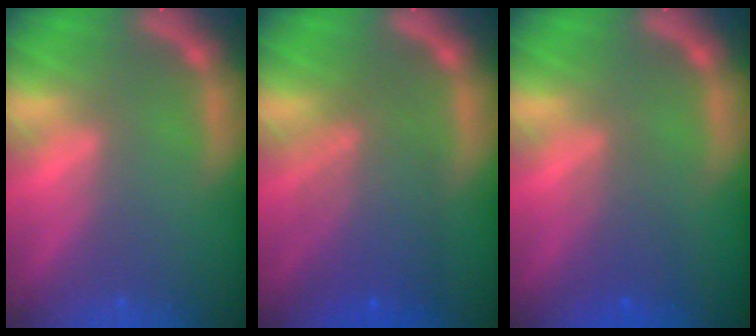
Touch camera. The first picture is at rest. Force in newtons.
{"total": 6.6}
{"total": 2.5}